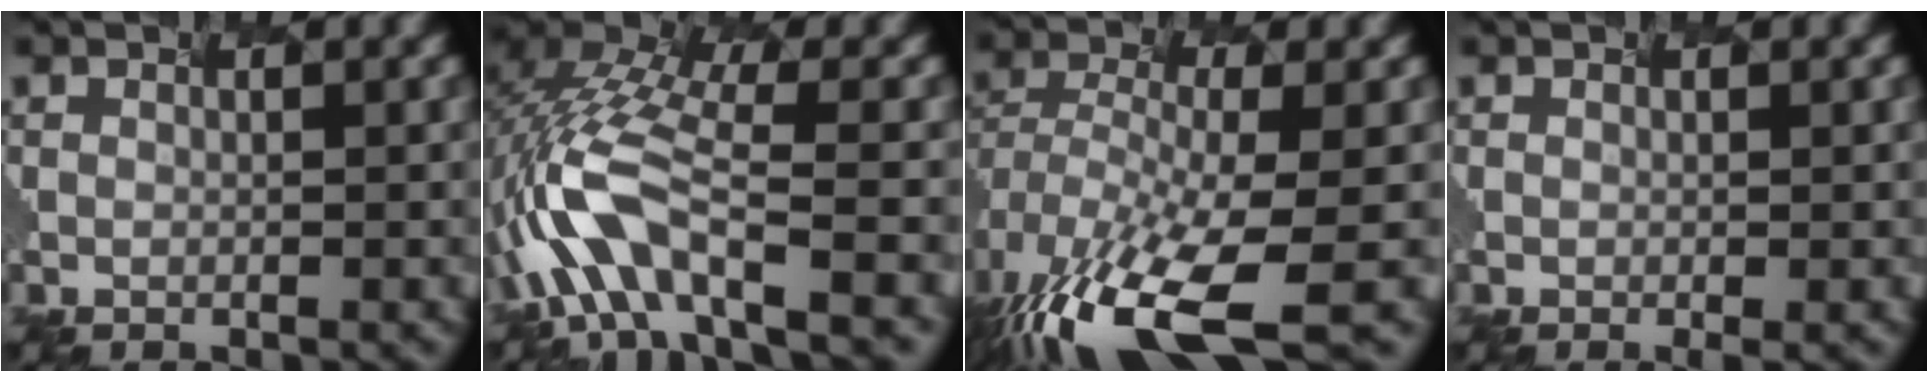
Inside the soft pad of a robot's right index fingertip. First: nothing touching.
{"total": 8.6, "force": [-4.8, 2.4, 6.7], "torque": [-0.167, 0.006, -0.062]}
{"total": 10.5, "force": [-7.1, 2.2, 7.4], "torque": [-0.188, -0.037, -0.080]}
{"total": 1.6, "force": [-0.3, 0.2, 1.6], "torque": [-0.014, 0.002, 0.008]}